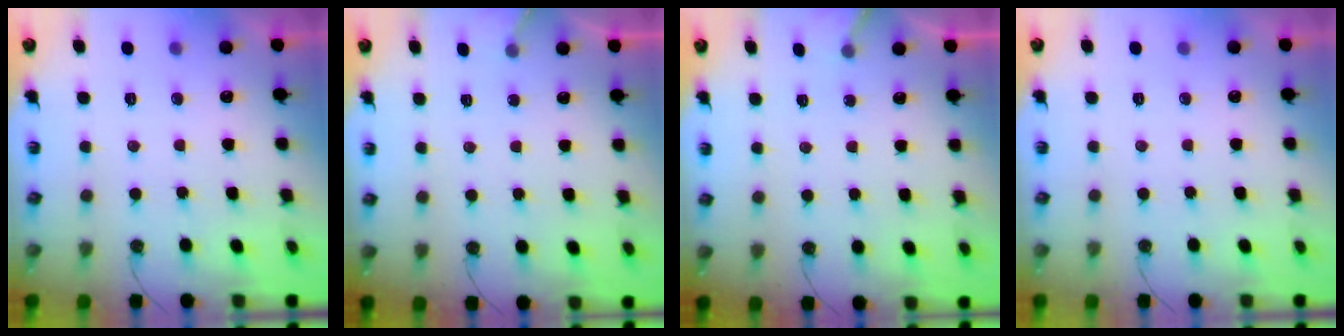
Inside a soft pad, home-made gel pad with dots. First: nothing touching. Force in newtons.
{"total": 3.4, "press": 3.4, "slide": 0.2}
{"total": 4.0, "press": 4.0, "slide": 0.3}
{"total": 0.0}